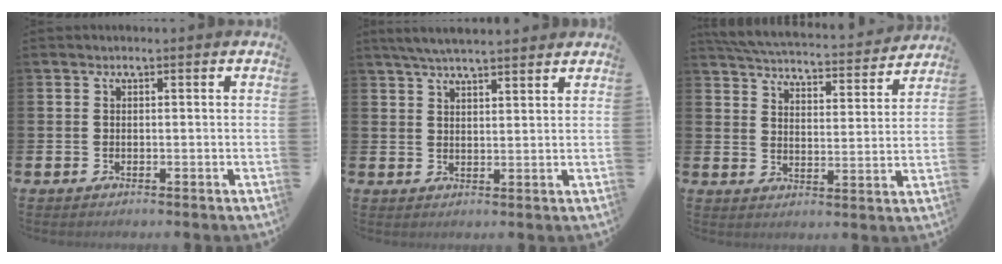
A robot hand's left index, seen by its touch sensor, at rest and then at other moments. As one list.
[{"total": 4.8, "force": [4.5, 0.6, 1.5], "torque": [-0.036, -0.011, 0.083]}, {"total": 5.3, "force": [5.2, 0.6, 1.0], "torque": [-0.036, -0.043, 0.086]}]